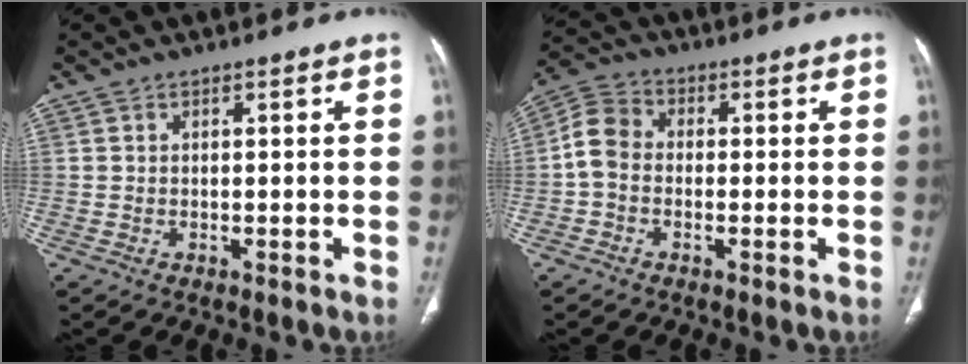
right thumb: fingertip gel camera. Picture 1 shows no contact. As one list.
[{"total": 6.3, "force": [-0.8, 4.8, 4.0], "torque": [-0.070, 0.021, -0.031]}]